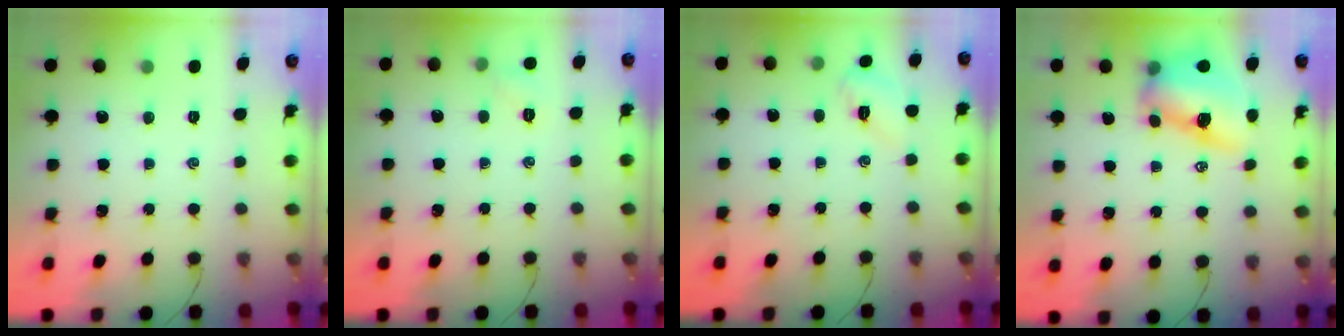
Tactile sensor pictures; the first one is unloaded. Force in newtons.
{"total": 4.4, "press": 4.2, "slide": 1.4}
{"total": 3.6, "press": 3.5, "slide": 0.9}
{"total": 12.4, "press": 12.1, "slide": 2.6}